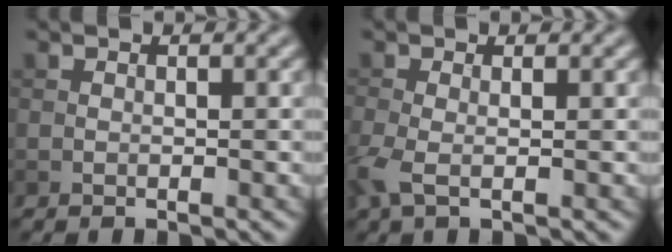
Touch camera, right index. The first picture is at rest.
{"total": 2.8, "force": [-0.9, 1.1, 2.4], "torque": [-0.070, -0.007, -0.023]}